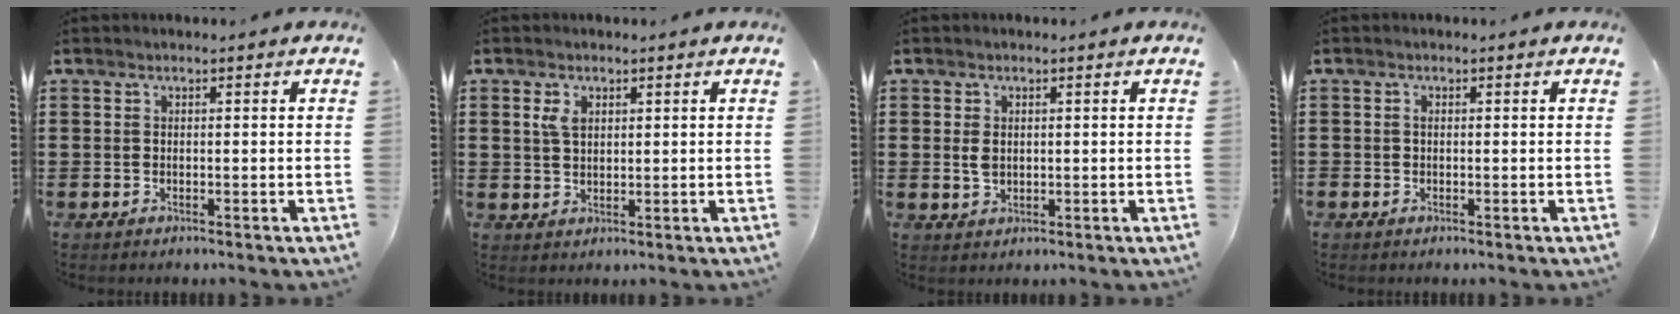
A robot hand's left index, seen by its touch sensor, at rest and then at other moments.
{"total": 2.8, "force": [1.2, 1.8, 1.9], "torque": [-0.042, 0.007, 0.021]}
{"total": 2.0, "force": [0.3, 1.5, 1.3], "torque": [-0.029, 0.007, 0.004]}
{"total": 0.6, "force": [-0.1, 0.4, 0.4], "torque": [-0.010, -0.001, -0.002]}